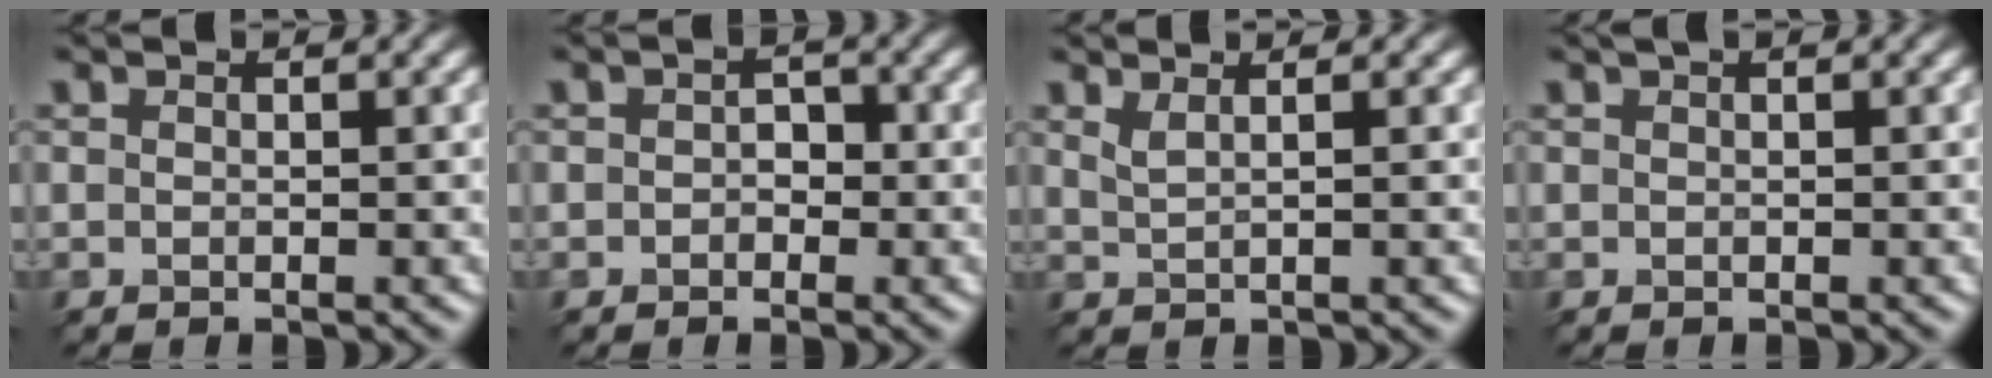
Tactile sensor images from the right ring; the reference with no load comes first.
{"total": 0.6, "force": [-0.5, 0.2, -0.1], "torque": [-0.014, 0.004, 0.000]}
{"total": 1.2, "force": [1.0, 0.2, 0.6], "torque": [-0.016, 0.005, 0.008]}
{"total": 0.7, "force": [0.4, 0.2, 0.5], "torque": [-0.011, -0.002, 0.001]}